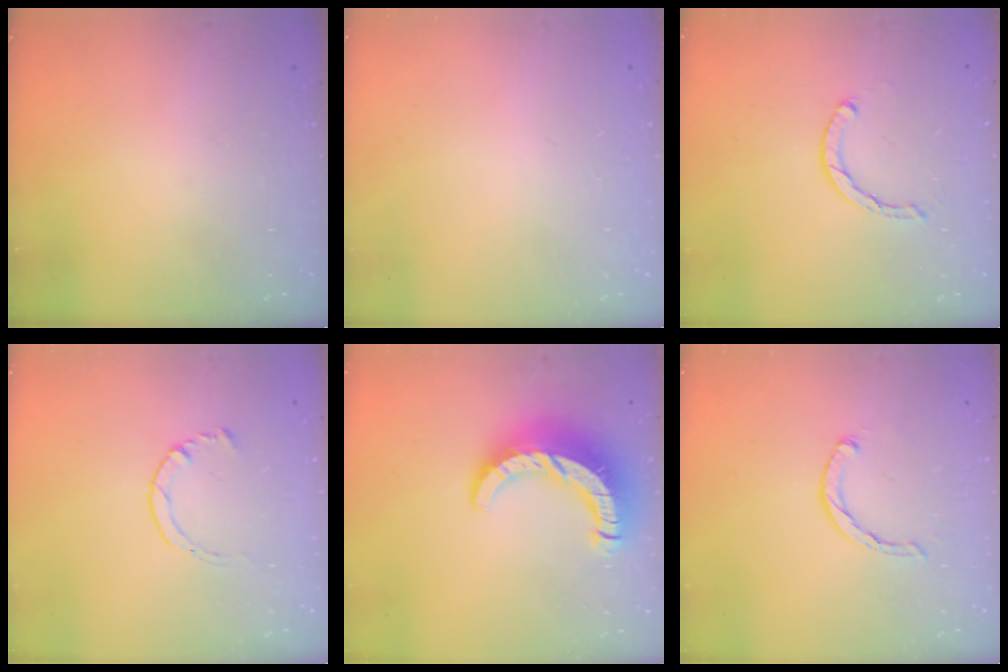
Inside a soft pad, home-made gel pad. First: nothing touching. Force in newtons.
{"total": 2.5, "press": 2.5, "slide": 0.2}
{"total": 1.6, "press": 1.6, "slide": 0.1}
{"total": 2.0, "press": 1.9, "slide": 0.3}
{"total": 12.2, "press": 12.1, "slide": 1.3}
{"total": 1.4, "press": 1.3, "slide": 0.3}